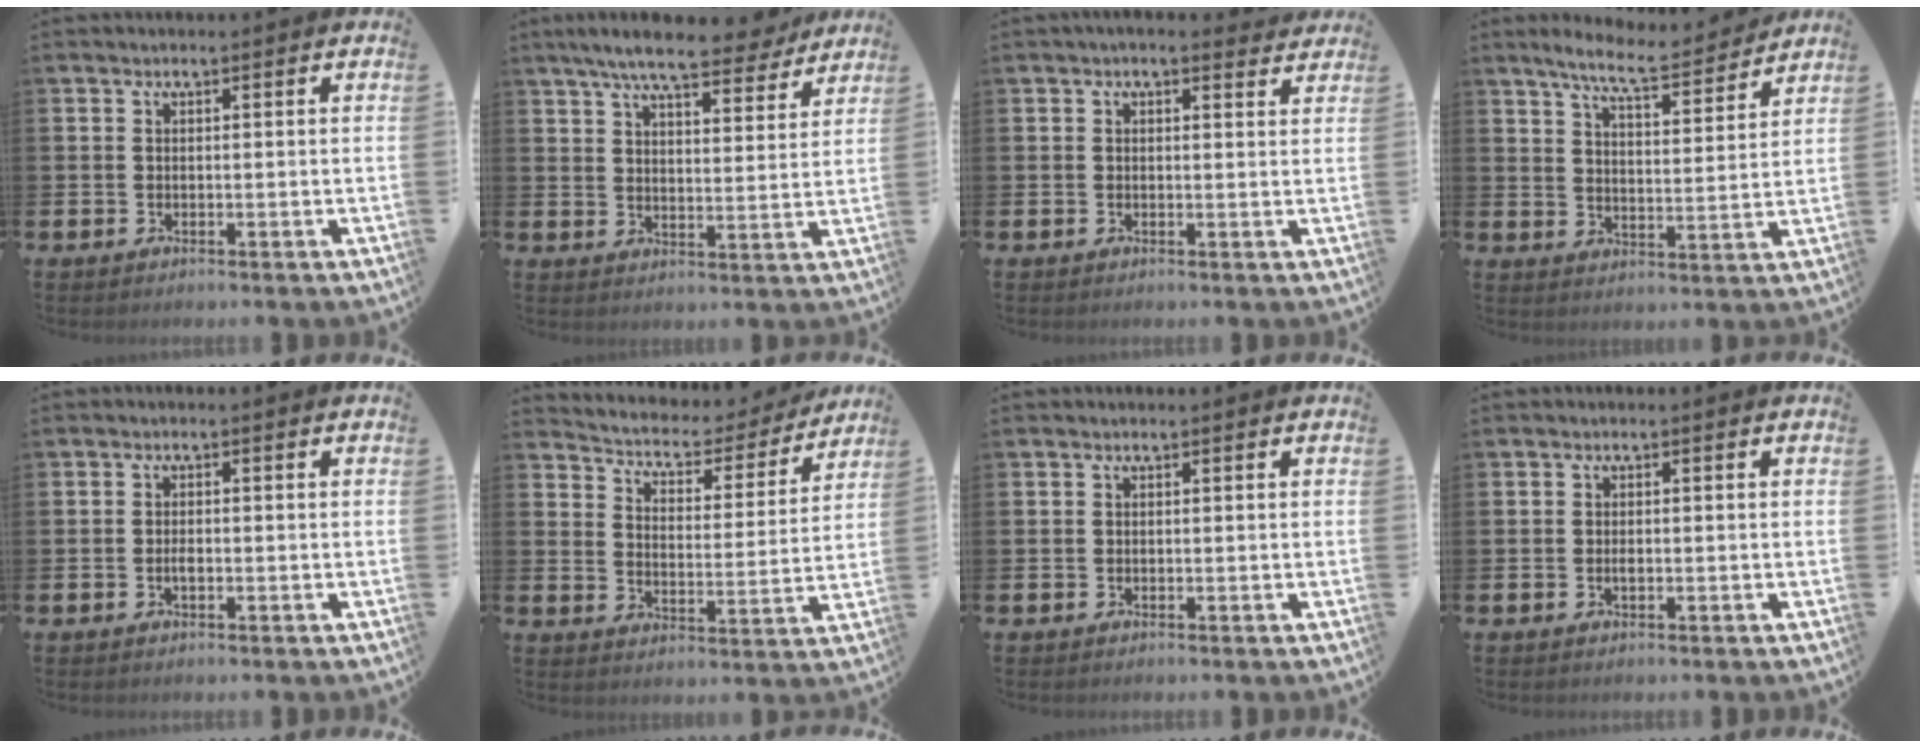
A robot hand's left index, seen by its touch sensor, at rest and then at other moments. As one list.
[{"total": 8.2, "force": [7.4, 1.5, 3.3], "torque": [-0.072, -0.036, 0.127]}, {"total": 1.9, "force": [1.8, 0.5, 0.4], "torque": [-0.004, -0.005, 0.031]}, {"total": 7.6, "force": [7.0, 0.6, 2.9], "torque": [-0.079, -0.039, 0.122]}, {"total": 1.2, "force": [-0.3, 0.5, 1.1], "torque": [-0.015, -0.002, -0.008]}, {"total": 4.7, "force": [4.2, 1.7, 0.9], "torque": [-0.051, -0.034, 0.066]}, {"total": 0.0}, {"total": 0.7, "force": [-0.1, 0.3, 0.6], "torque": [-0.017, 0.001, -0.003]}]